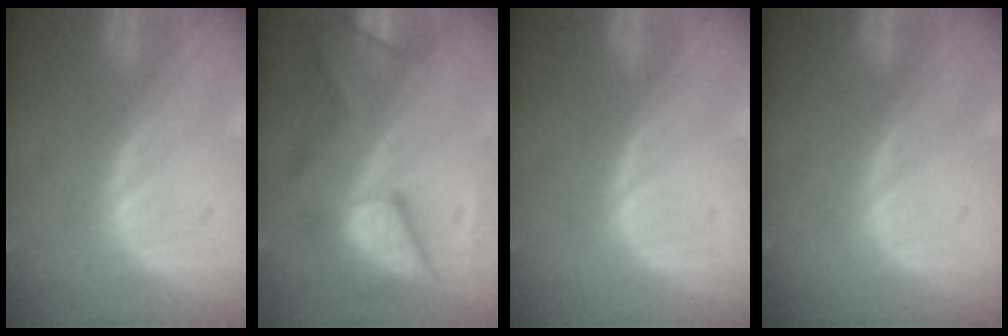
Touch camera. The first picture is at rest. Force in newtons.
{"total": 8.9, "press": 8.8, "slide": 0.7}
{"total": 0.0}
{"total": 0.0}